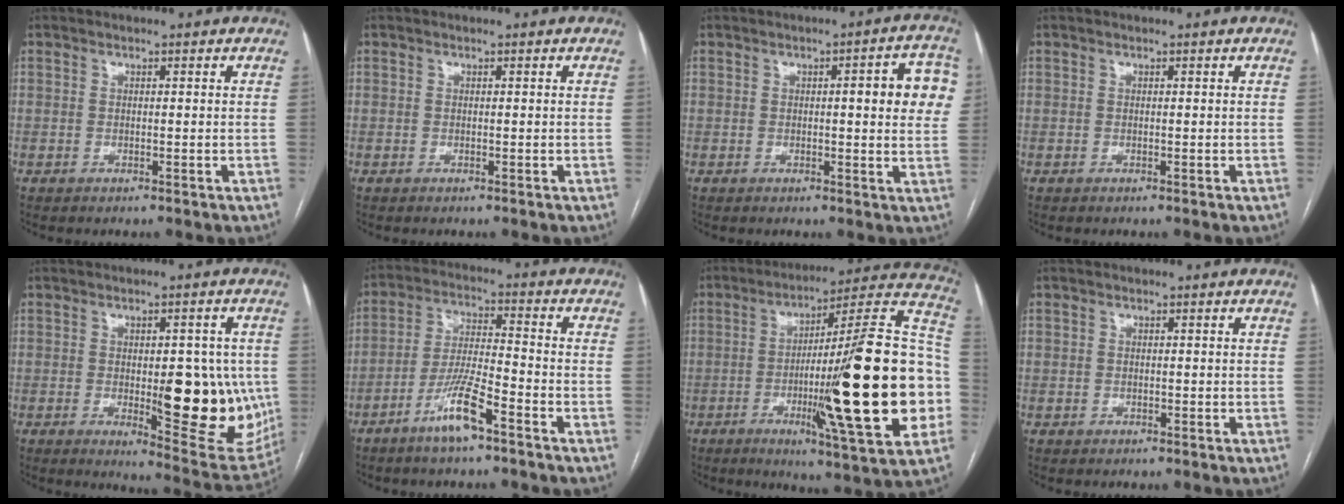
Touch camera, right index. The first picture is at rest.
{"total": 0.0}
{"total": 8.1, "force": [1.6, 1.6, 7.8], "torque": [-0.084, 0.014, 0.012]}
{"total": 0.0}
{"total": 14.6, "force": [-1.5, 5.0, 13.7], "torque": [-0.156, -0.008, -0.004]}
{"total": 8.5, "force": [-5.3, 0.8, 6.6], "torque": [-0.135, -0.005, -0.101]}
{"total": 29.5, "force": [-5.0, 1.7, 29.0], "torque": [-0.368, 0.002, -0.087]}
{"total": 0.9, "force": [-0.1, 0.9, 0.0], "torque": [0.006, 0.005, -0.003]}